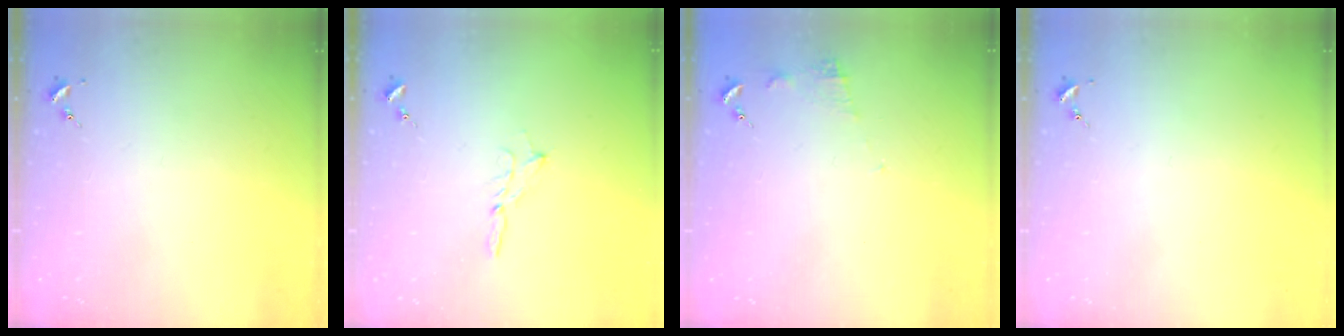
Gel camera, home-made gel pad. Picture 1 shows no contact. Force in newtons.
{"total": 2.3, "press": 2.3, "slide": 0.2}
{"total": 6.7, "press": 6.7, "slide": 0.5}
{"total": 0.0}